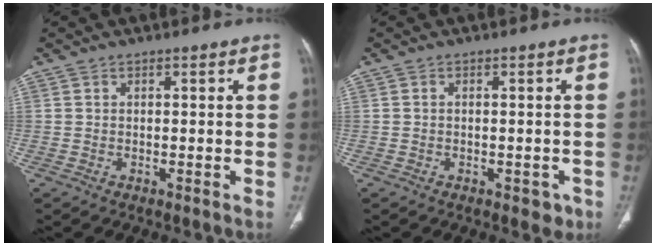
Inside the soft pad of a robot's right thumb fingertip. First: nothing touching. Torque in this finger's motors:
{"motor_torque": [-0.05, 0.25, -0.21, 0.05, -0.03]}